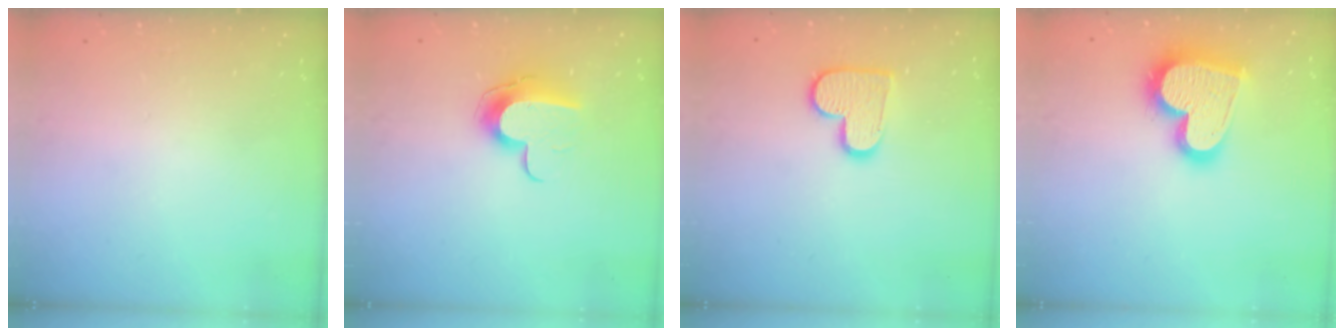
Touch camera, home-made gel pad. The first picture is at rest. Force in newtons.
{"total": 10.7, "press": 10.7, "slide": 0.5}
{"total": 12.0, "press": 12.0, "slide": 0.7}
{"total": 21.5, "press": 21.4, "slide": 1.5}